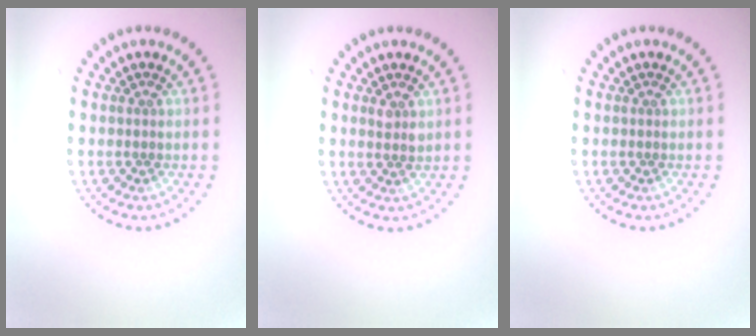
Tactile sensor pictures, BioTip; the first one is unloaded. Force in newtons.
{"total": 1.2, "press": 1.1, "slide": 0.4}
{"total": 0.0}